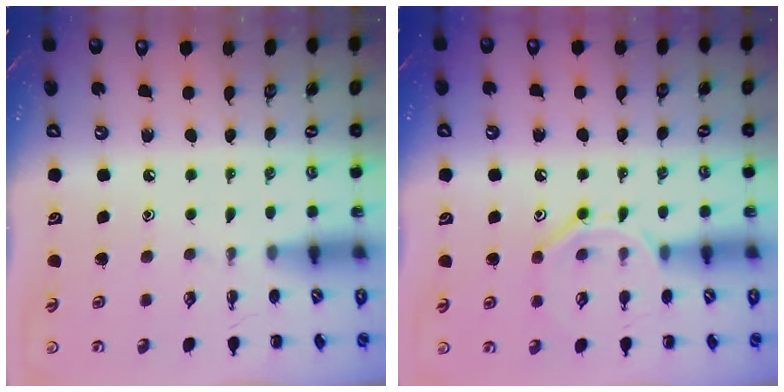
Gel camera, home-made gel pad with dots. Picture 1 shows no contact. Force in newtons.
{"total": 10.8, "press": 10.7, "slide": 0.6}